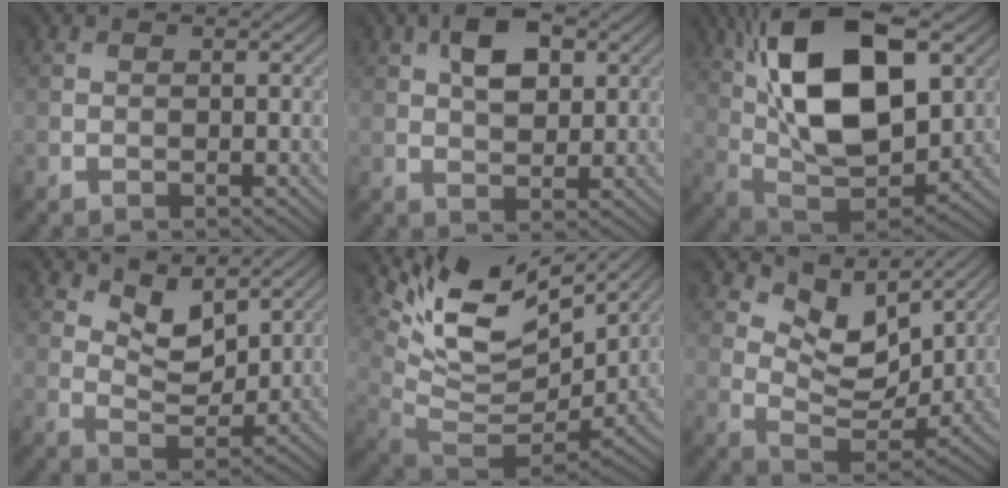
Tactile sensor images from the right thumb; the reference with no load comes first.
{"total": 6.3, "force": [2.2, 3.5, 4.8], "torque": [-0.088, 0.007, 0.032]}
{"total": 18.6, "force": [5.7, 9.2, 15.2], "torque": [-0.289, 0.029, 0.086]}
{"total": 5.5, "force": [3.9, 2.4, 3.1], "torque": [-0.069, -0.011, 0.067]}
{"total": 13.6, "force": [7.7, 5.8, 9.6], "torque": [-0.194, 0.010, 0.146]}
{"total": 7.4, "force": [5.0, 3.5, 4.2], "torque": [-0.091, -0.010, 0.089]}